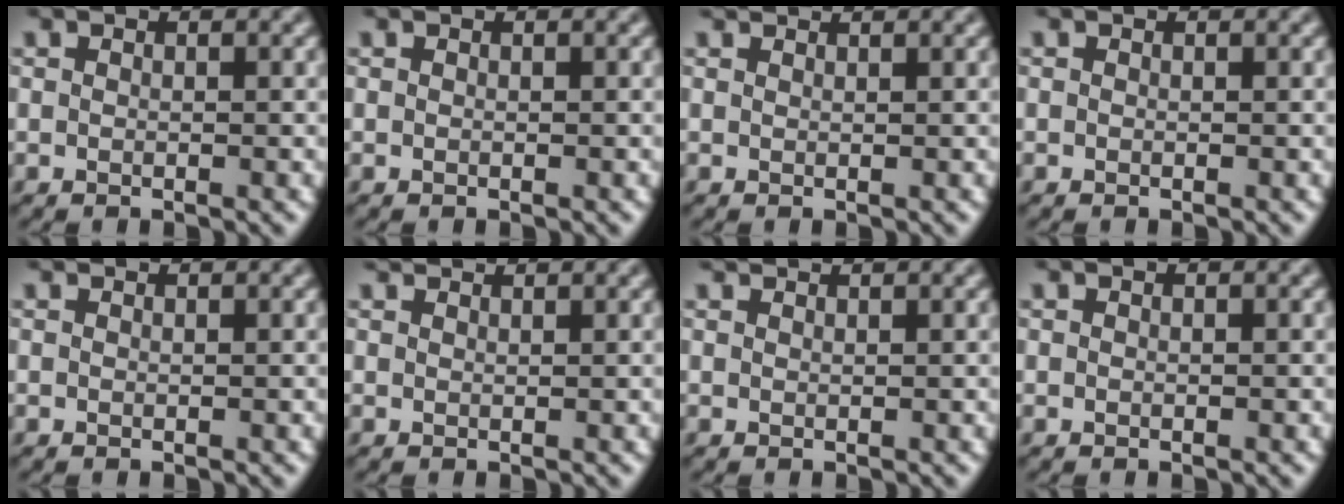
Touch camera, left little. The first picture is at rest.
{"total": 0.0}
{"total": 1.3, "force": [1.2, 0.1, 0.1], "torque": [-0.010, 0.010, 0.024]}
{"total": 0.0}
{"total": 0.5, "force": [0.5, 0.1, 0.0], "torque": [-0.004, 0.004, 0.010]}
{"total": 1.6, "force": [1.6, 0.1, 0.2], "torque": [-0.010, 0.012, 0.028]}
{"total": 1.2, "force": [1.2, 0.1, 0.1], "torque": [-0.009, 0.011, 0.024]}
{"total": 0.0}